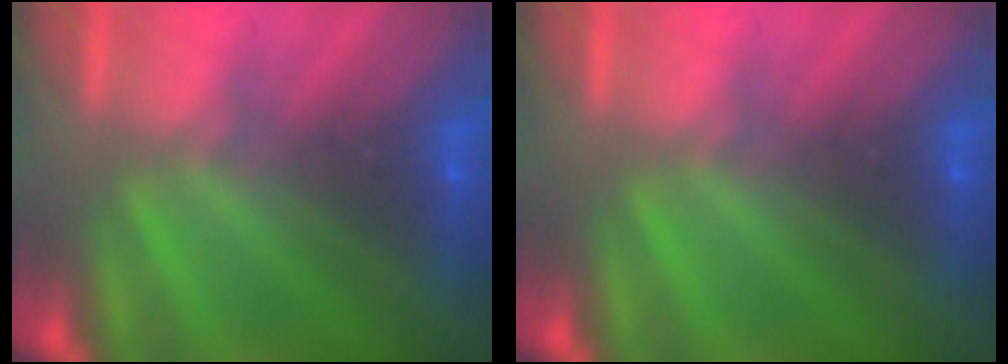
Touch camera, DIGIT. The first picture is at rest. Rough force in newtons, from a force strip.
{"total": 0.0}